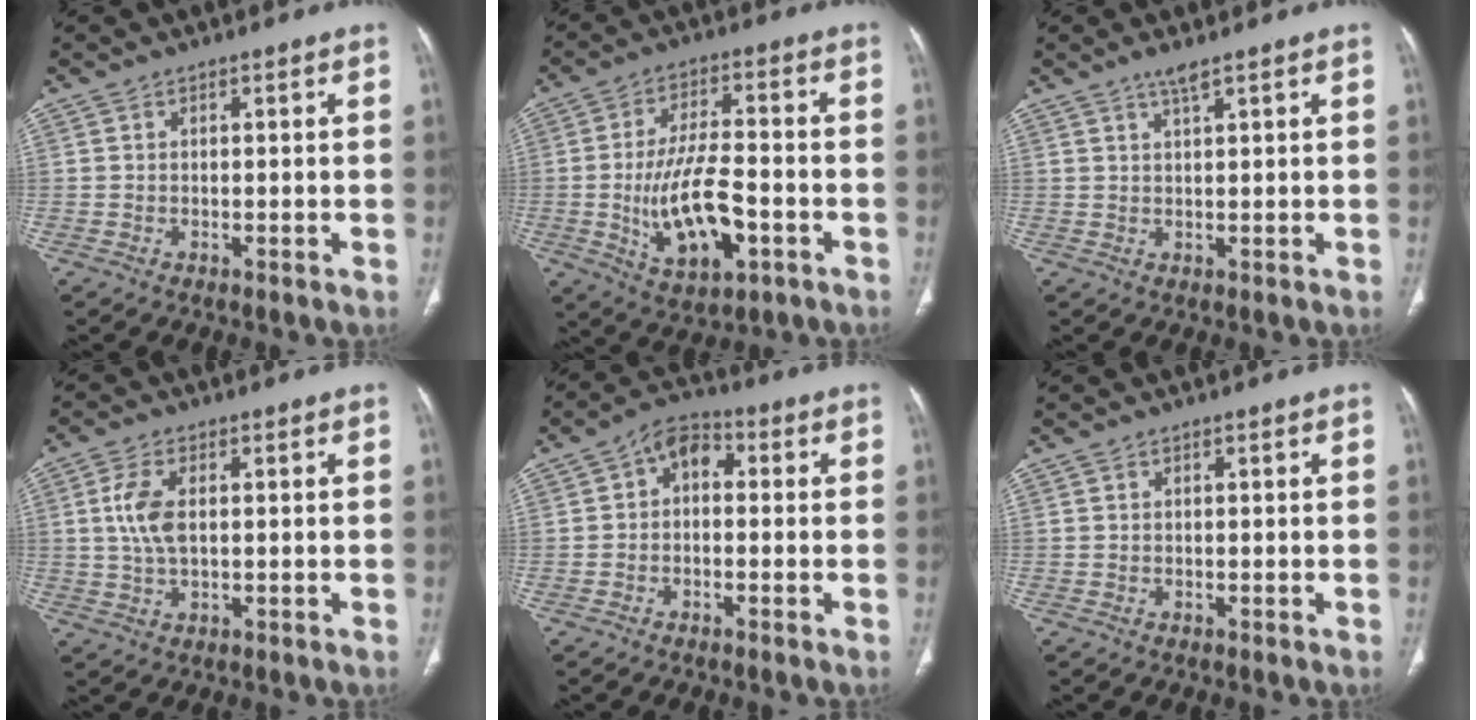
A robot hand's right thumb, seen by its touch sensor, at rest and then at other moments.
{"total": 14.2, "force": [-3.8, 6.3, 12.2], "torque": [-0.213, 0.016, -0.059]}
{"total": 2.1, "force": [1.5, 0.0, 1.5], "torque": [-0.034, -0.007, 0.032]}
{"total": 6.0, "force": [0.9, 3.1, 5.1], "torque": [-0.114, 0.002, 0.016]}
{"total": 5.8, "force": [0.3, 4.0, 4.2], "torque": [-0.048, 0.021, -0.014]}
{"total": 0.0}